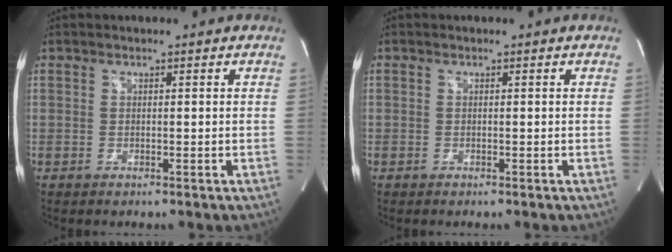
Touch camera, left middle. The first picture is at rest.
{"total": 0.0}